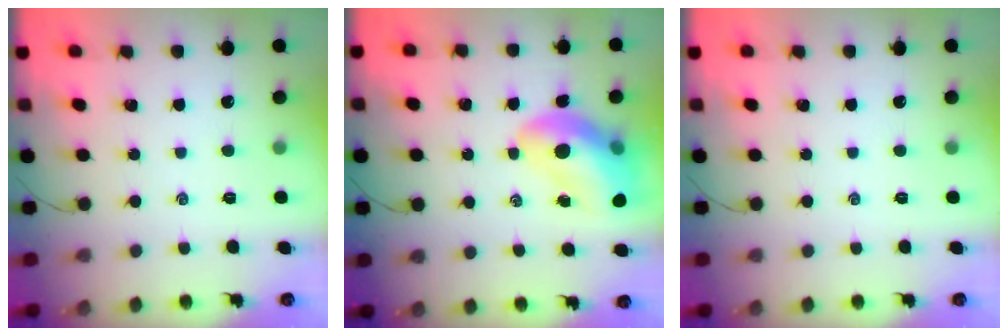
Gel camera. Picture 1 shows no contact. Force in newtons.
{"total": 14.6, "press": 14.0, "slide": 4.1}
{"total": 0.0}